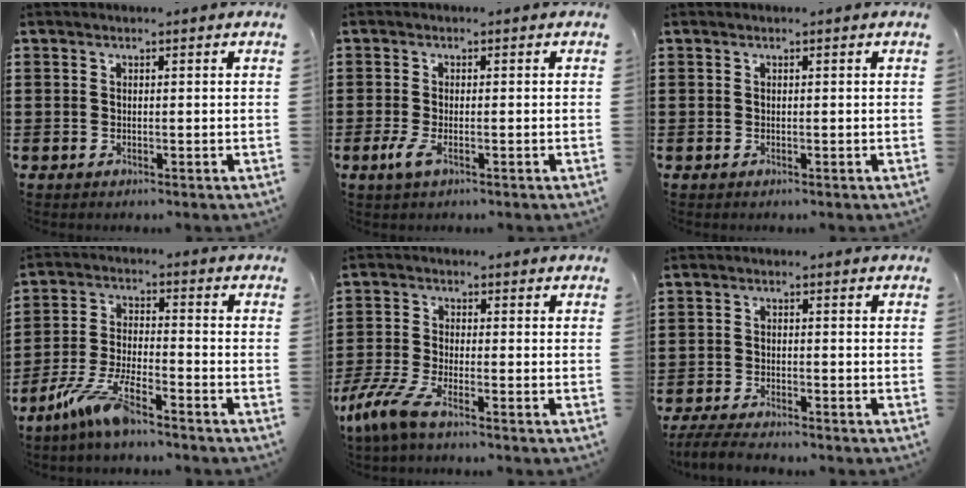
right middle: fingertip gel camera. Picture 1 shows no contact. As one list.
[{"total": 2.3, "force": [-0.9, 0.8, 1.9], "torque": [-0.056, -0.009, -0.024]}, {"total": 0.0}, {"total": 7.9, "force": [-6.0, 1.1, 5.0], "torque": [-0.119, -0.010, -0.119]}, {"total": 5.8, "force": [-4.2, 0.9, 3.9], "torque": [-0.112, -0.023, -0.090]}, {"total": 3.5, "force": [-3.4, 0.5, 0.9], "torque": [-0.022, -0.002, -0.070]}]